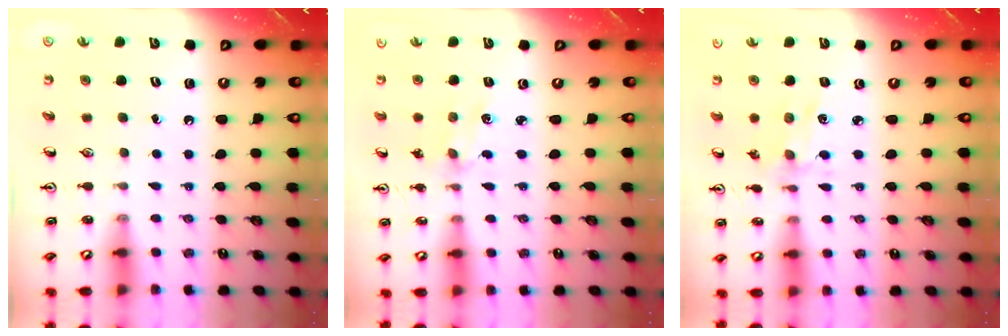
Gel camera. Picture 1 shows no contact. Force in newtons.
{"total": 1.8, "press": 1.8, "slide": 0.3}
{"total": 2.7, "press": 2.6, "slide": 0.8}